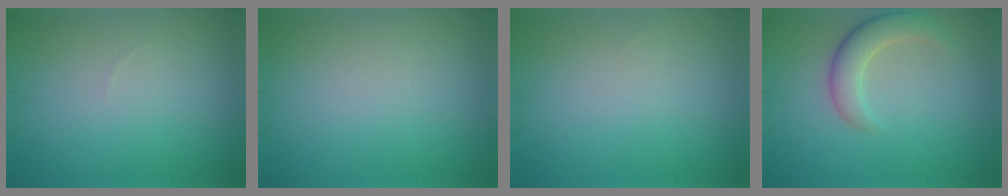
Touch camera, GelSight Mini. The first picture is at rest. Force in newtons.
{"total": 0.0}
{"total": 0.0}
{"total": 3.6, "press": 3.6, "slide": 0.3}